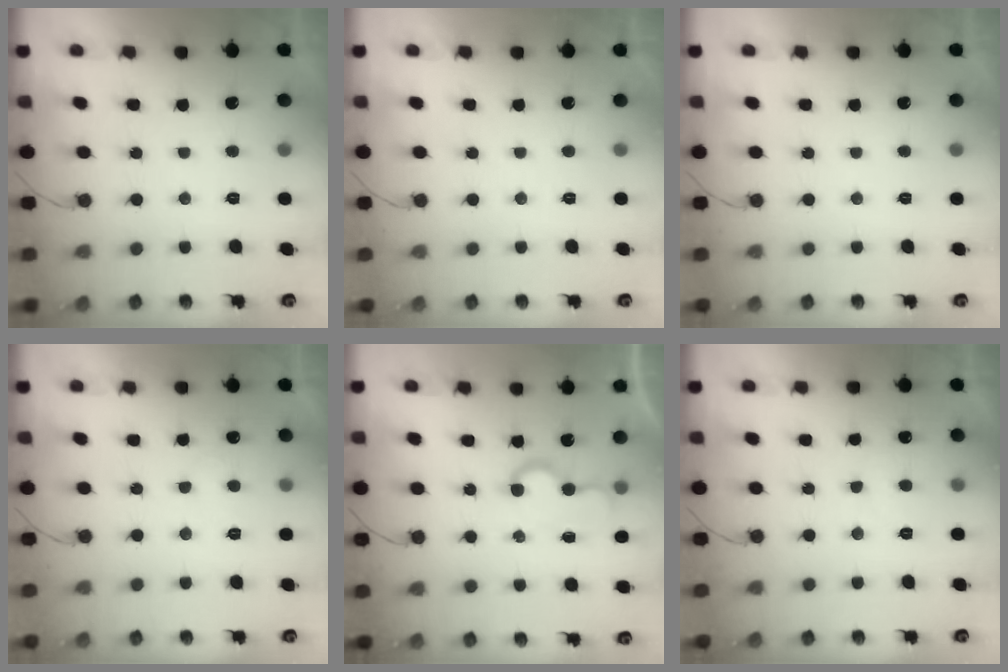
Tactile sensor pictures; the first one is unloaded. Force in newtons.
{"total": 1.7, "press": 1.6, "slide": 0.0}
{"total": 0.0}
{"total": 6.1, "press": 6.1, "slide": 0.5}
{"total": 5.8, "press": 5.8, "slide": 0.6}
{"total": 5.3, "press": 5.3, "slide": 0.4}